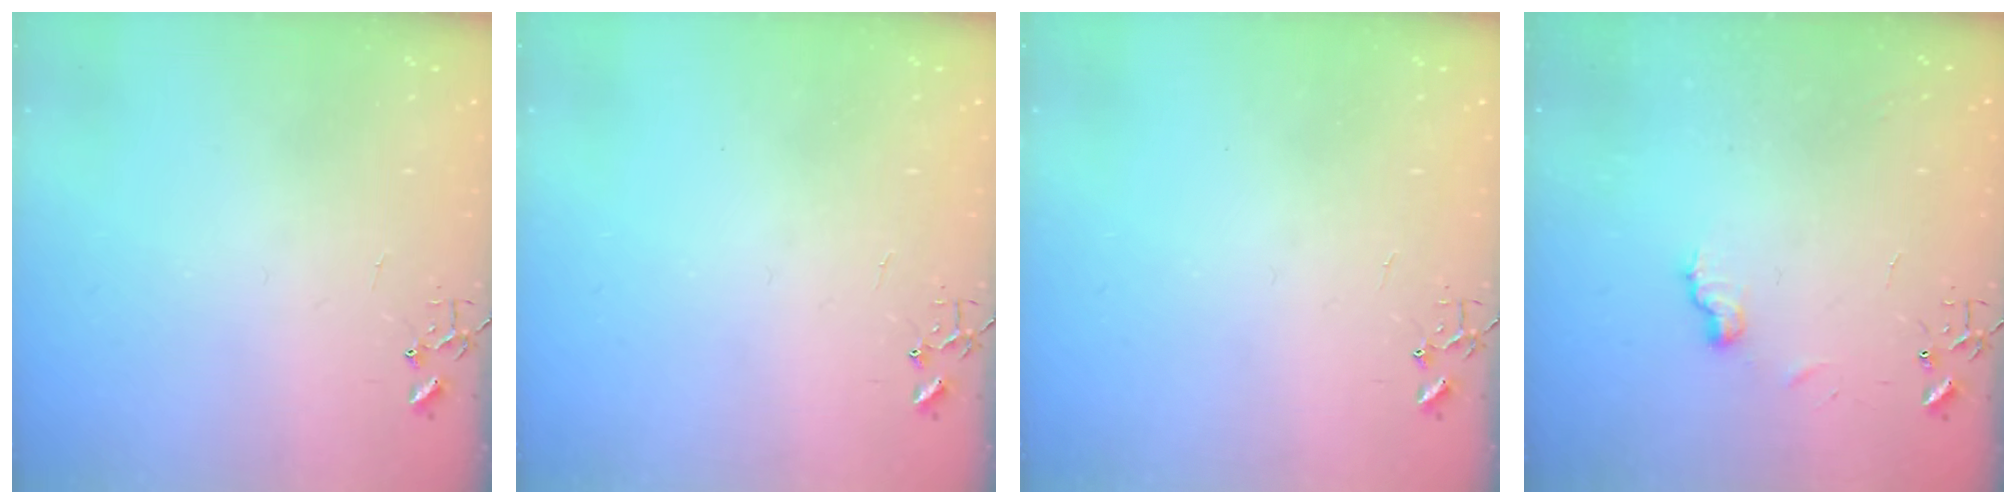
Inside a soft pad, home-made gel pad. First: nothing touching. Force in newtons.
{"total": 0.0}
{"total": 0.0}
{"total": 6.7, "press": 6.6, "slide": 0.7}